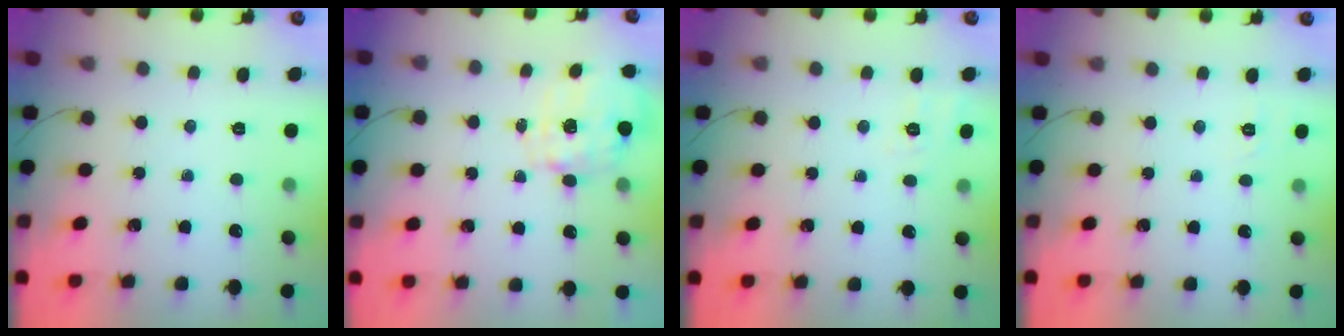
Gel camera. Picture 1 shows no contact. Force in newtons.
{"total": 2.9, "press": 2.7, "slide": 0.9}
{"total": 1.7, "press": 0.0, "slide": 1.7}
{"total": 3.6, "press": 3.2, "slide": 1.7}